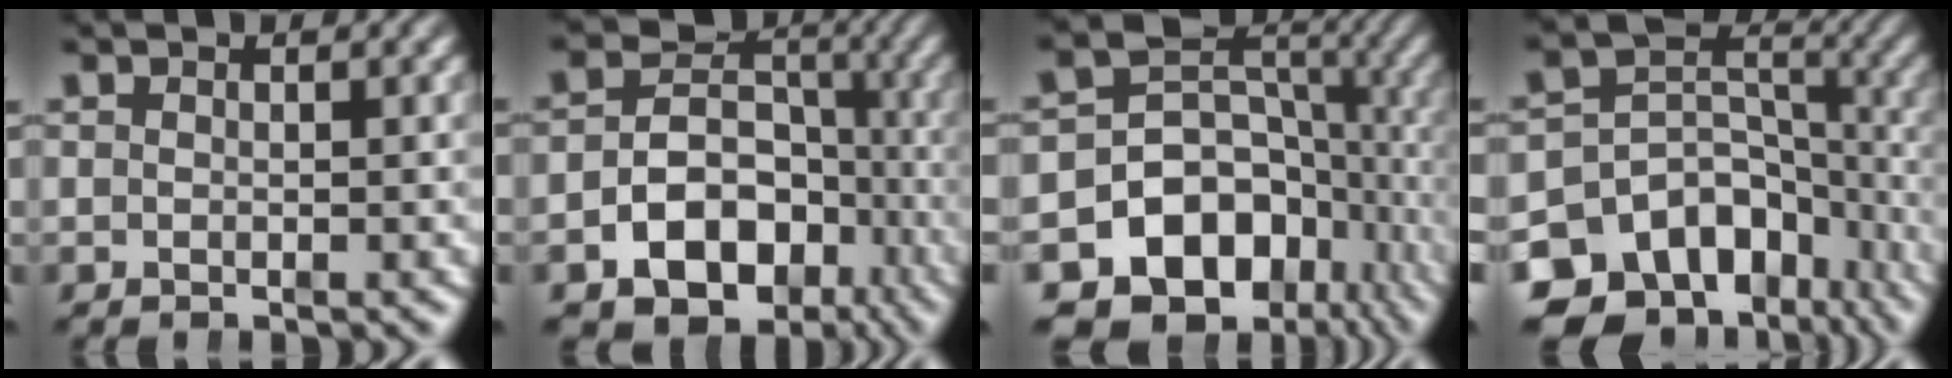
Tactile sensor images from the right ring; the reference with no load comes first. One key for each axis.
{"total": 14.7, "fx": -6.0, "fy": 11.9, "fz": 6.3, "tx": -0.120, "ty": -0.064, "tz": -0.082}
{"total": 20.9, "fx": -6.9, "fy": 16.7, "fz": 10.4, "tx": -0.211, "ty": -0.082, "tz": -0.098}
{"total": 15.8, "fx": -6.8, "fy": 11.9, "fz": 7.9, "tx": -0.145, "ty": -0.050, "tz": -0.096}